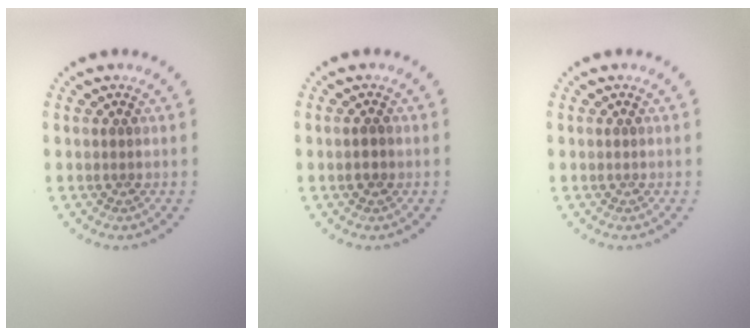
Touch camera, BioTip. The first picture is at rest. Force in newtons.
{"total": 1.0, "press": 1.0, "slide": 0.2}
{"total": 0.0}